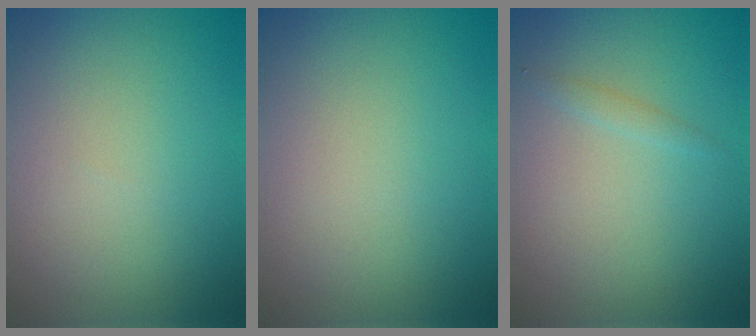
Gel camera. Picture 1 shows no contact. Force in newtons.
{"total": 0.0}
{"total": 0.8, "press": 0.8, "slide": 0.0}